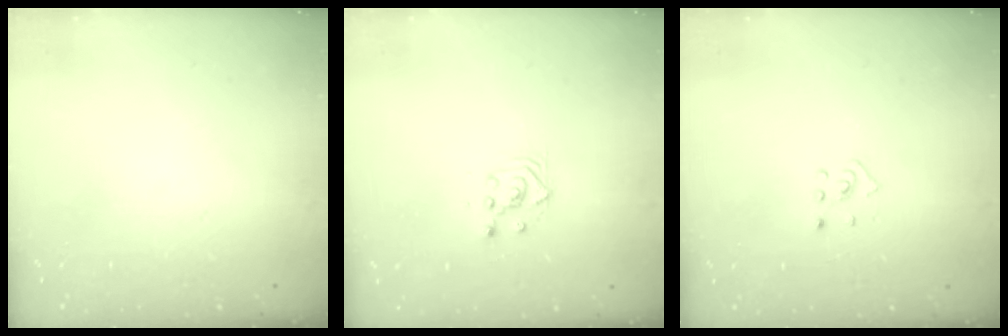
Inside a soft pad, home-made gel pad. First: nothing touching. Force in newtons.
{"total": 2.3, "press": 2.3, "slide": 0.1}
{"total": 2.5, "press": 2.4, "slide": 0.8}